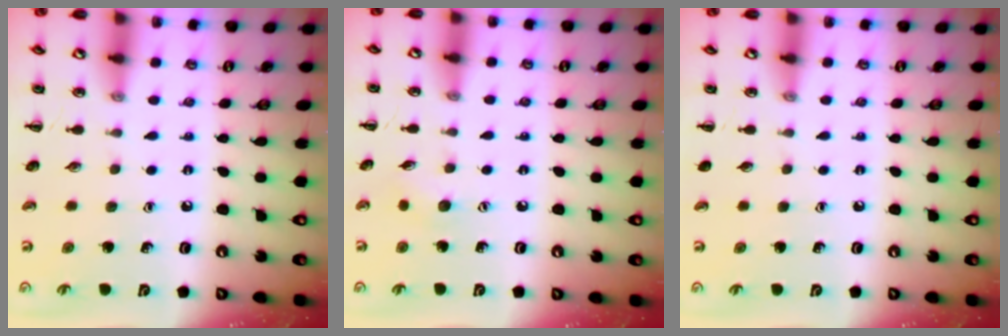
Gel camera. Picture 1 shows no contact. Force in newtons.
{"total": 4.7, "press": 4.6, "slide": 1.0}
{"total": 0.0}